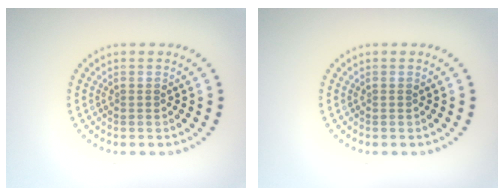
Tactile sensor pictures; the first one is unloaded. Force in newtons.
{"total": 0.0}